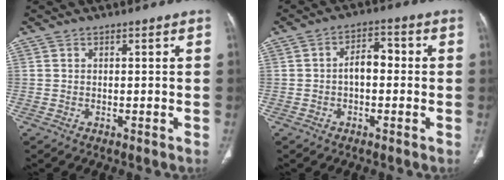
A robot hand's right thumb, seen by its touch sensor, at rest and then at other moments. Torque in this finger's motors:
{"motor_torque": [0.92, 0.85, 0.60, -0.01, 0.02]}